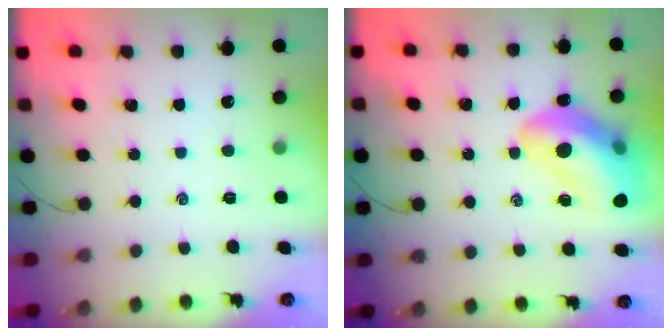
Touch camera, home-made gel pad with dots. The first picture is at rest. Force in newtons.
{"total": 19.7, "press": 19.2, "slide": 4.3}